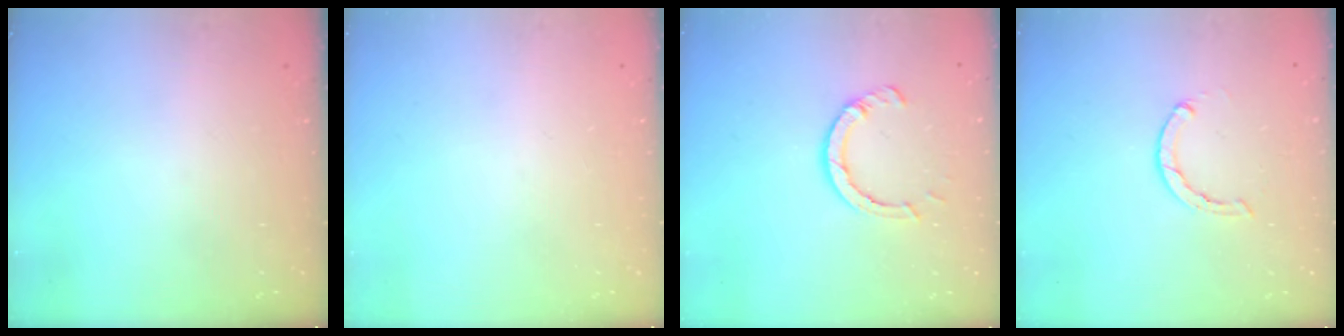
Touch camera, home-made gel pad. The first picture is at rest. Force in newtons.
{"total": 0.0}
{"total": 5.7, "press": 5.6, "slide": 0.7}
{"total": 1.5, "press": 1.5, "slide": 0.2}